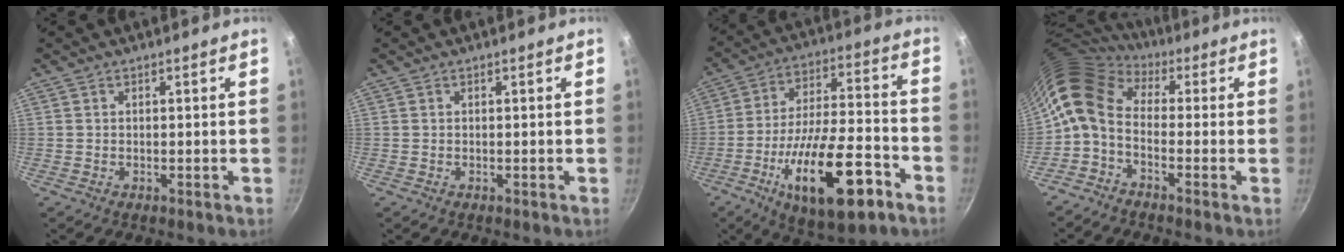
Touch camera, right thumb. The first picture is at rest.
{"total": 0.0}
{"total": 22.3, "force": [-9.9, 8.2, 18.2], "torque": [-0.280, 0.040, -0.155]}
{"total": 10.1, "force": [0.7, 6.6, 7.7], "torque": [-0.139, 0.022, -0.007]}